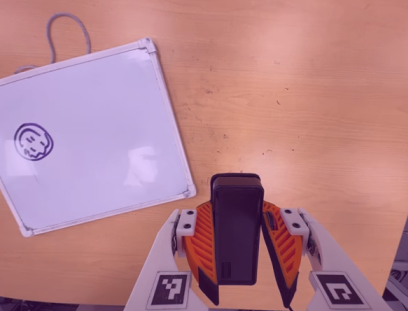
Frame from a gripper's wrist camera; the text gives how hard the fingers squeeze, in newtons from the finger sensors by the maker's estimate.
{"total": 5.7, "left": 4.7, "right": 6.7}